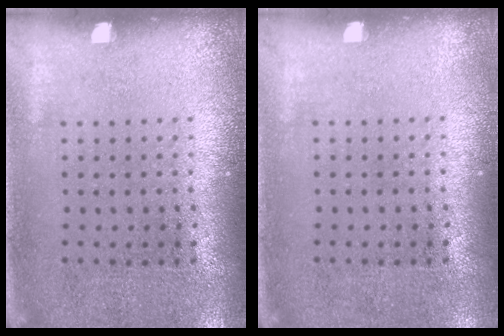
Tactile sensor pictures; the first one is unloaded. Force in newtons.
{"total": 0.0}